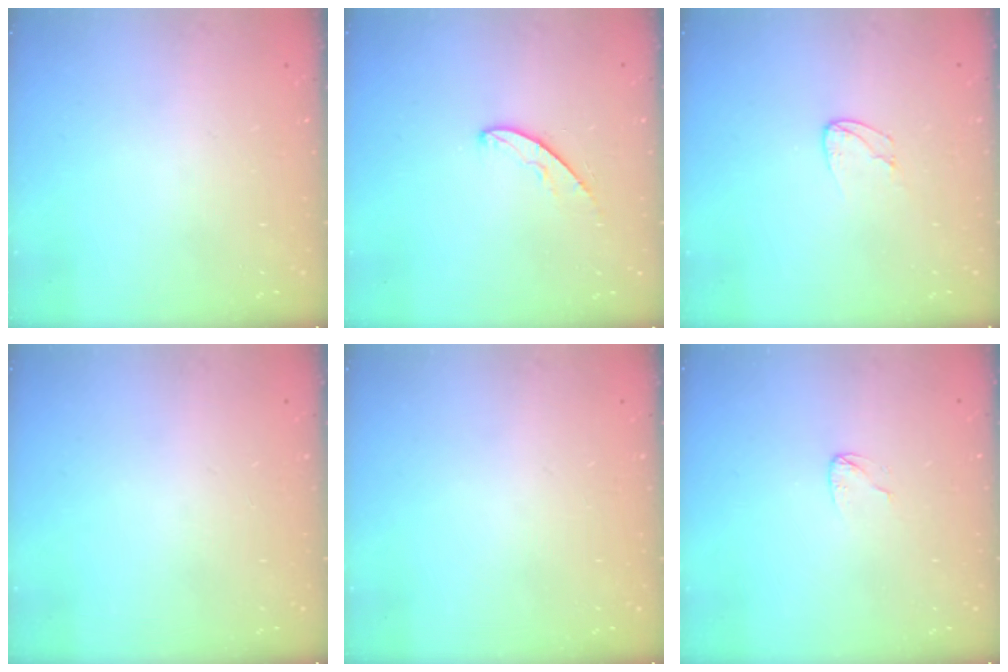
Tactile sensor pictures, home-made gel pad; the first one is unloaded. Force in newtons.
{"total": 5.2, "press": 5.2, "slide": 0.5}
{"total": 5.0, "press": 4.9, "slide": 0.4}
{"total": 0.0}
{"total": 0.0}
{"total": 3.6, "press": 3.6, "slide": 0.2}